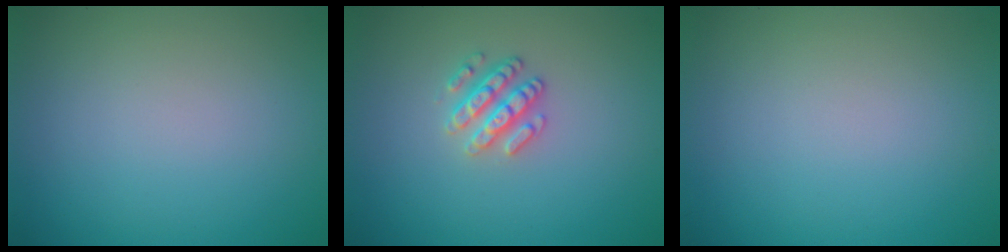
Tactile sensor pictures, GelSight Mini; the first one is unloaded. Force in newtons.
{"total": 2.5, "press": 2.4, "slide": 0.6}
{"total": 0.0}